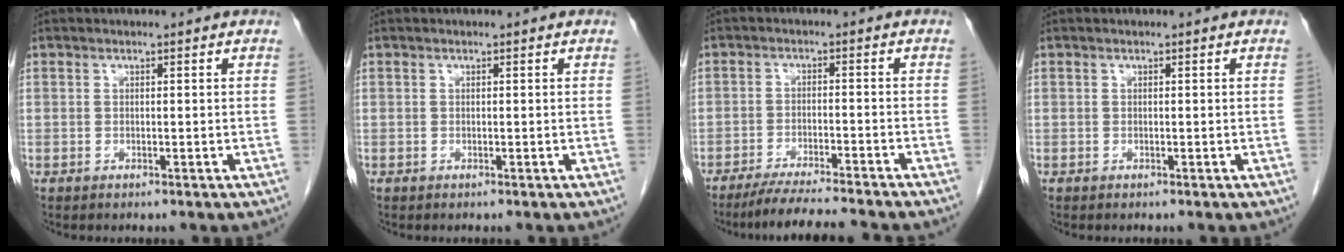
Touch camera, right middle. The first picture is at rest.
{"total": 0.0}
{"total": 10.1, "force": [-9.0, -0.4, 4.6], "torque": [-0.059, -0.021, -0.140]}
{"total": 0.0}